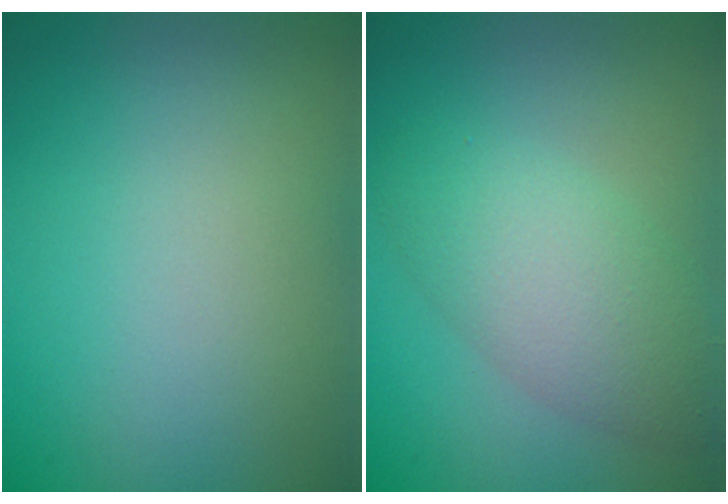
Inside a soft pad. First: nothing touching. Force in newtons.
{"total": 5.1, "press": 5.1, "slide": 0.1}